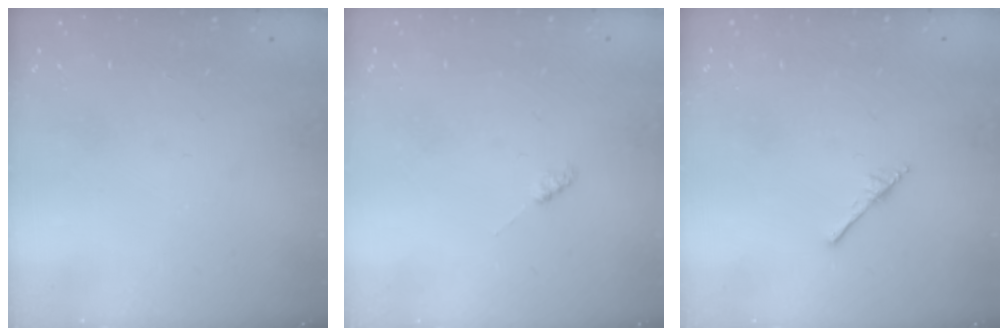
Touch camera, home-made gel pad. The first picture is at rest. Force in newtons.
{"total": 1.9, "press": 1.9, "slide": 0.3}
{"total": 2.9, "press": 2.9, "slide": 0.2}